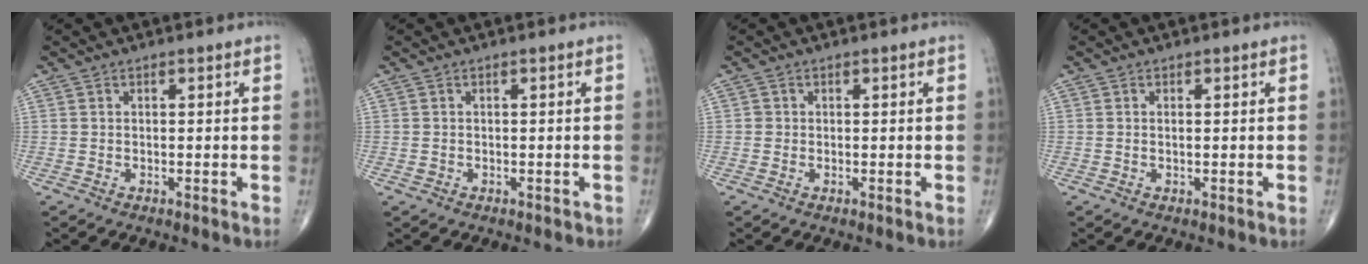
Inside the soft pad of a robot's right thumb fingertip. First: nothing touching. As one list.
[{"total": 0.9, "force": [-0.4, 0.8, 0.3], "torque": [-0.005, 0.011, 0.000]}, {"total": 0.7, "force": [-0.1, 0.7, 0.1], "torque": [0.002, 0.003, -0.002]}, {"total": 0.5, "force": [0.1, 0.2, 0.5], "torque": [-0.008, 0.000, 0.003]}]